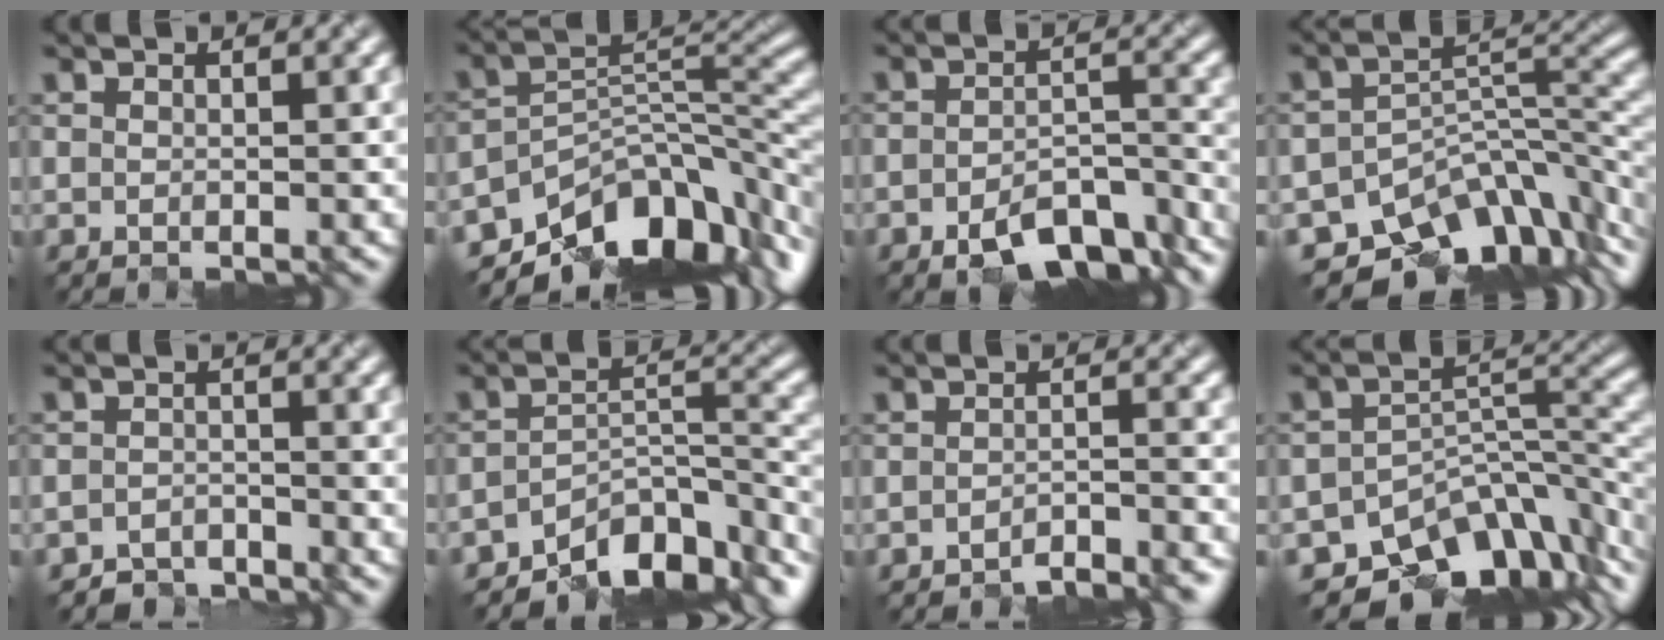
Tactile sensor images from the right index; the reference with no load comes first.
{"total": 11.2, "force": [-7.9, 5.5, 5.9], "torque": [-0.094, -0.002, -0.136]}
{"total": 7.7, "force": [-5.5, 3.1, 4.4], "torque": [-0.070, -0.014, -0.078]}
{"total": 10.9, "force": [-8.3, 4.9, 5.1], "torque": [-0.077, -0.009, -0.129]}
{"total": 3.1, "force": [-3.0, 0.2, -0.8], "torque": [0.013, 0.001, -0.052]}
{"total": 7.8, "force": [-6.0, 3.0, 4.0], "torque": [-0.044, -0.010, -0.094]}
{"total": 4.0, "force": [-3.8, 0.3, 1.2], "torque": [-0.022, 0.000, -0.053]}
{"total": 9.9, "force": [-7.8, 4.3, 4.3], "torque": [-0.054, -0.011, -0.124]}